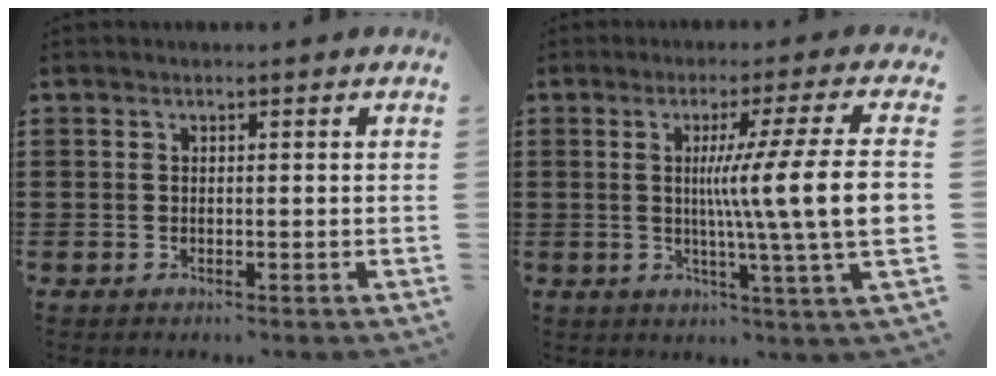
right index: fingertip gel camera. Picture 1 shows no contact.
{"total": 12.2, "force": [0.2, -1.0, 12.2], "torque": [-0.211, -0.018, -0.010]}